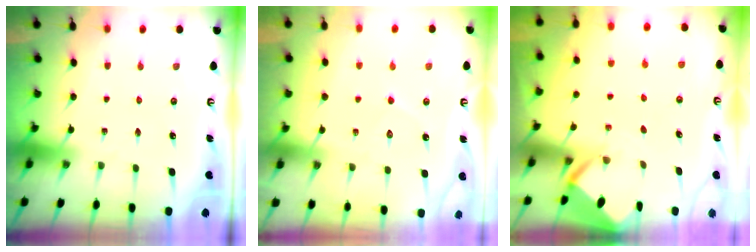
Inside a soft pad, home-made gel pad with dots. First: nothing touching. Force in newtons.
{"total": 5.8, "press": 5.8, "slide": 0.5}
{"total": 2.5, "press": 2.5, "slide": 0.1}